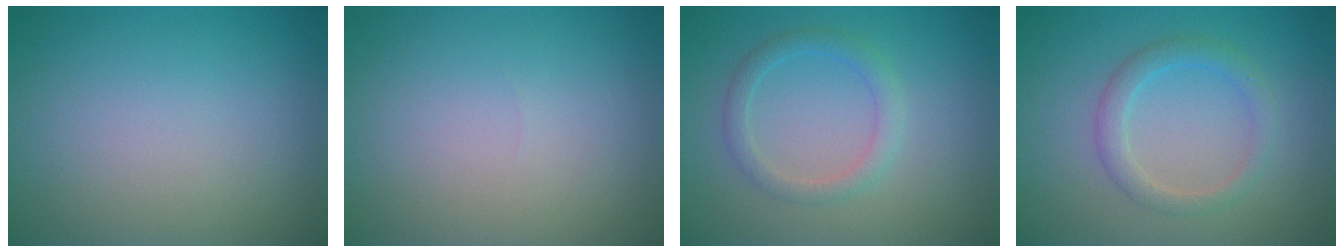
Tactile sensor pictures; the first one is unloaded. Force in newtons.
{"total": 0.0}
{"total": 2.0, "press": 2.0, "slide": 0.1}
{"total": 2.3, "press": 2.3, "slide": 0.1}